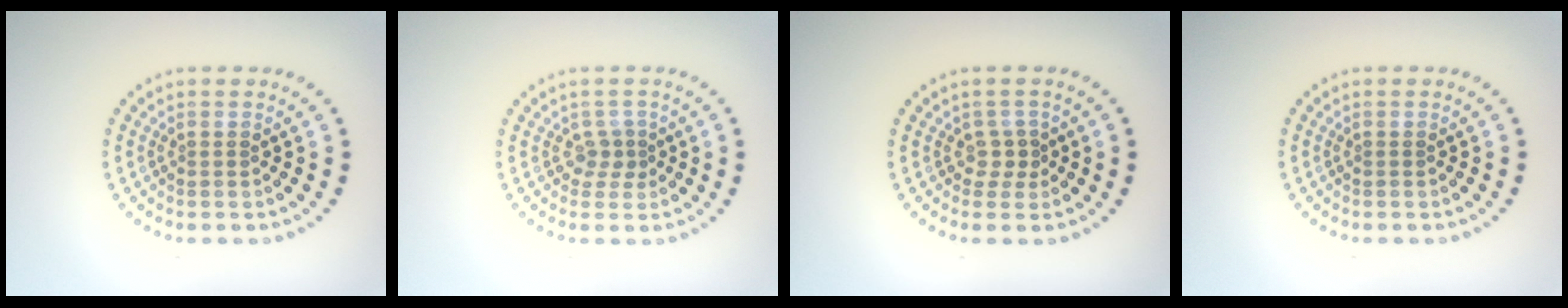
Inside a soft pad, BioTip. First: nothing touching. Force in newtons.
{"total": 1.6, "press": 1.2, "slide": 1.1}
{"total": 1.4, "press": 0.9, "slide": 1.0}
{"total": 0.0}